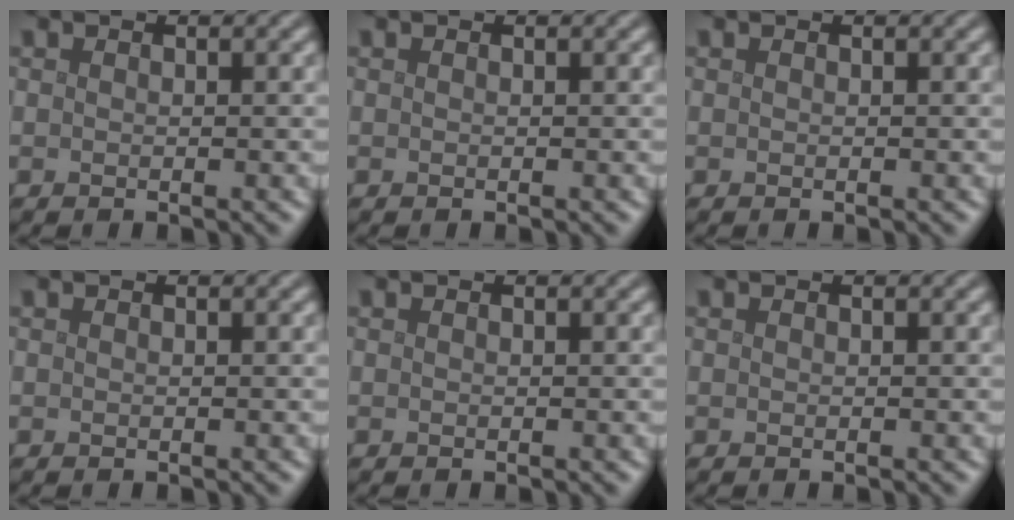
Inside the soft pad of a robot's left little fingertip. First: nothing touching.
{"total": 0.0}
{"total": 0.0}
{"total": 0.0}
{"total": 0.0}
{"total": 0.0}